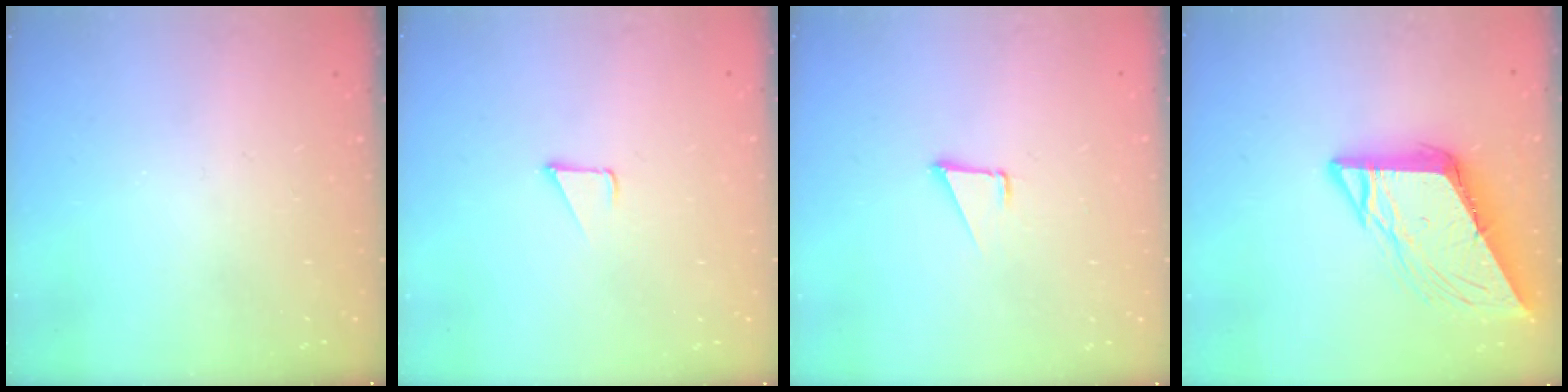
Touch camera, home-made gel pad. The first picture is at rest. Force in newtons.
{"total": 2.3, "press": 2.3, "slide": 0.2}
{"total": 1.6, "press": 1.5, "slide": 0.1}
{"total": 11.0, "press": 10.9, "slide": 1.2}